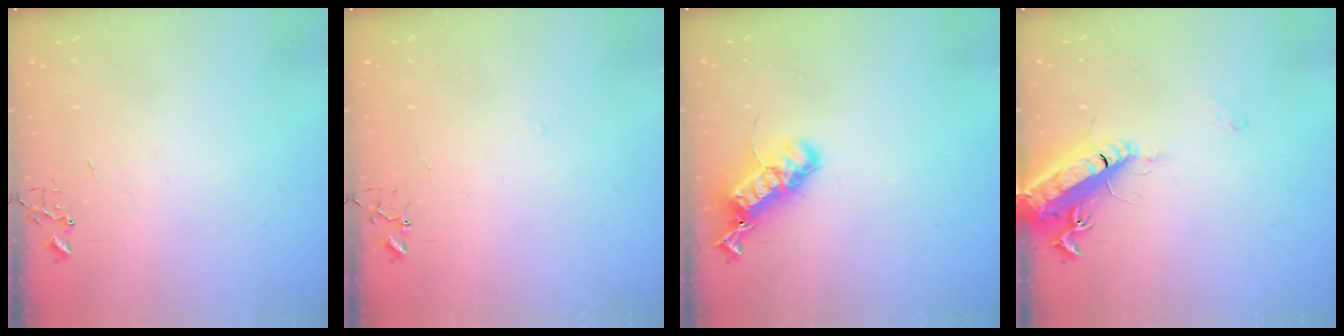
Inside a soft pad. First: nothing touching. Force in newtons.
{"total": 5.7, "press": 5.6, "slide": 0.7}
{"total": 18.4, "press": 18.4, "slide": 0.6}
{"total": 17.2, "press": 16.5, "slide": 4.6}